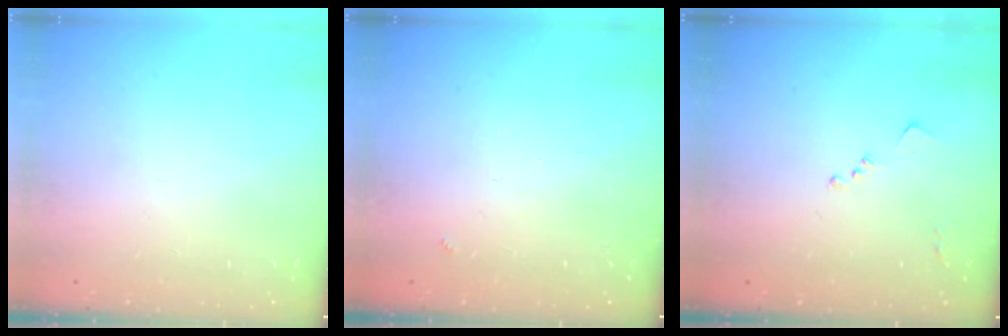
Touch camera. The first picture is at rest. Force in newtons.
{"total": 2.5, "press": 2.5, "slide": 0.5}
{"total": 7.5, "press": 7.4, "slide": 1.0}